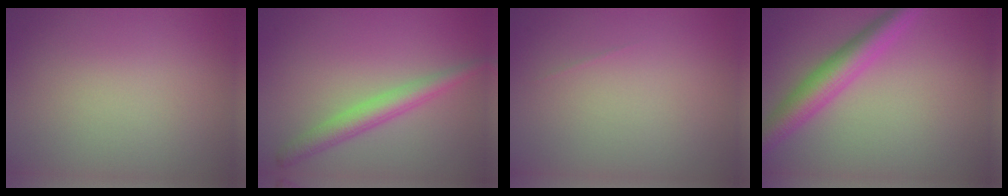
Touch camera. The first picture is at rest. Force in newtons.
{"total": 3.0, "press": 3.0, "slide": 0.0}
{"total": 0.0}
{"total": 4.8, "press": 4.8, "slide": 0.1}